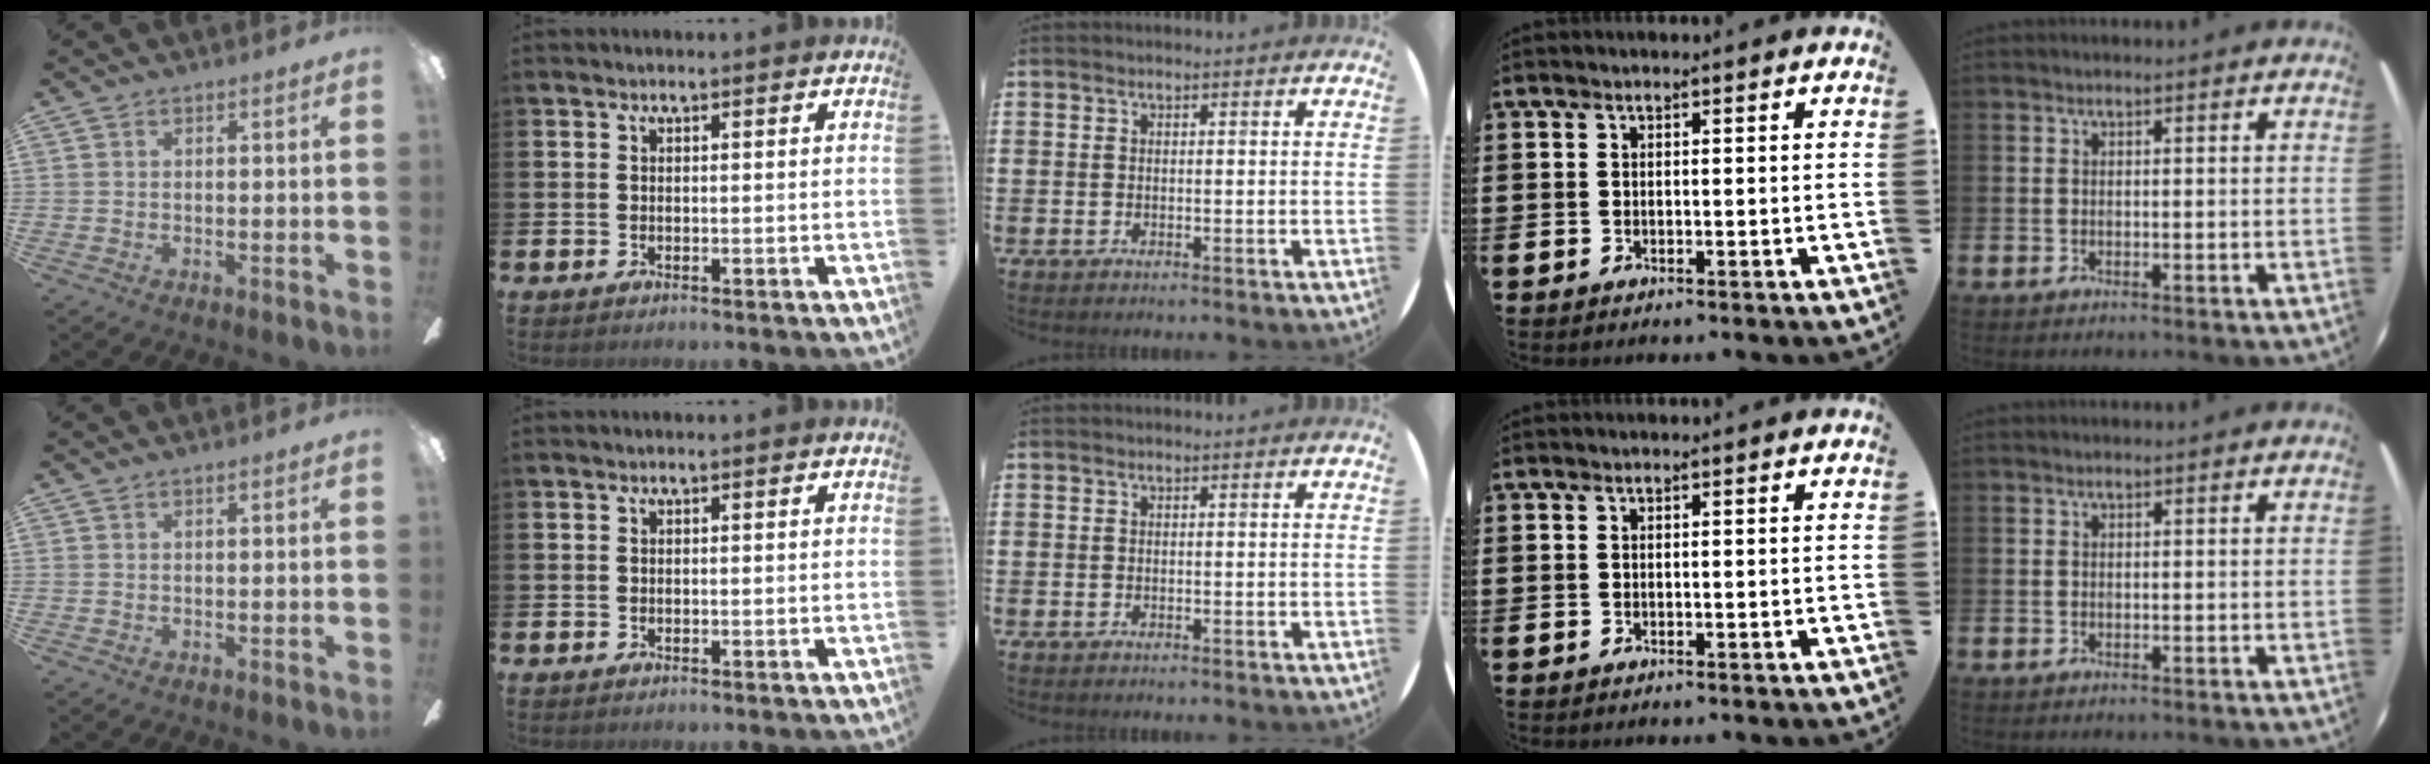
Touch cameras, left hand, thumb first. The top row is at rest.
{}